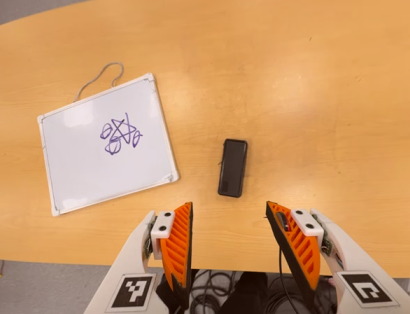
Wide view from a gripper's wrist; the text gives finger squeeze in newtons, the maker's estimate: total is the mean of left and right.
{"total": 0.0}